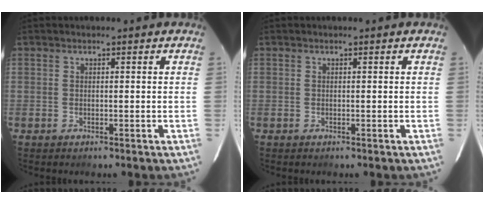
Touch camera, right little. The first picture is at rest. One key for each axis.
{"total": 0.0}